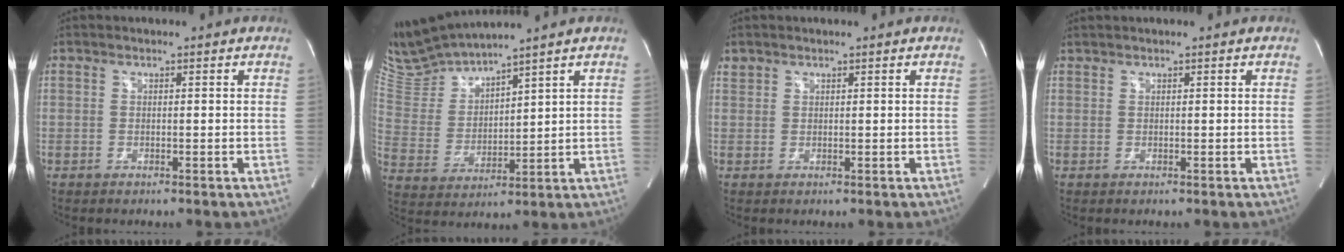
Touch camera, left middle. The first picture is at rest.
{"total": 9.2, "force": [9.0, -1.0, 1.6], "torque": [-0.062, 0.002, 0.201]}
{"total": 0.9, "force": [0.8, 0.4, -0.1], "torque": [0.001, 0.008, 0.017]}
{"total": 0.6, "force": [0.6, 0.0, 0.0], "torque": [-0.009, 0.010, 0.019]}